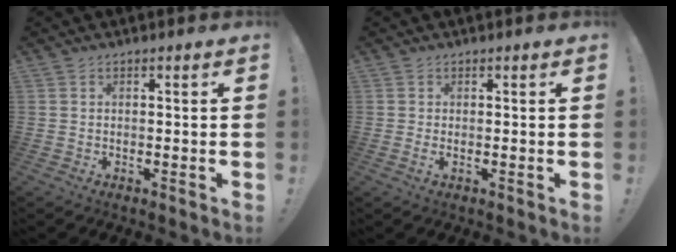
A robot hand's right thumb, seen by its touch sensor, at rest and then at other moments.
{"total": 0.9, "force": [0.4, 0.0, 0.8], "torque": [0.000, -0.009, 0.004]}